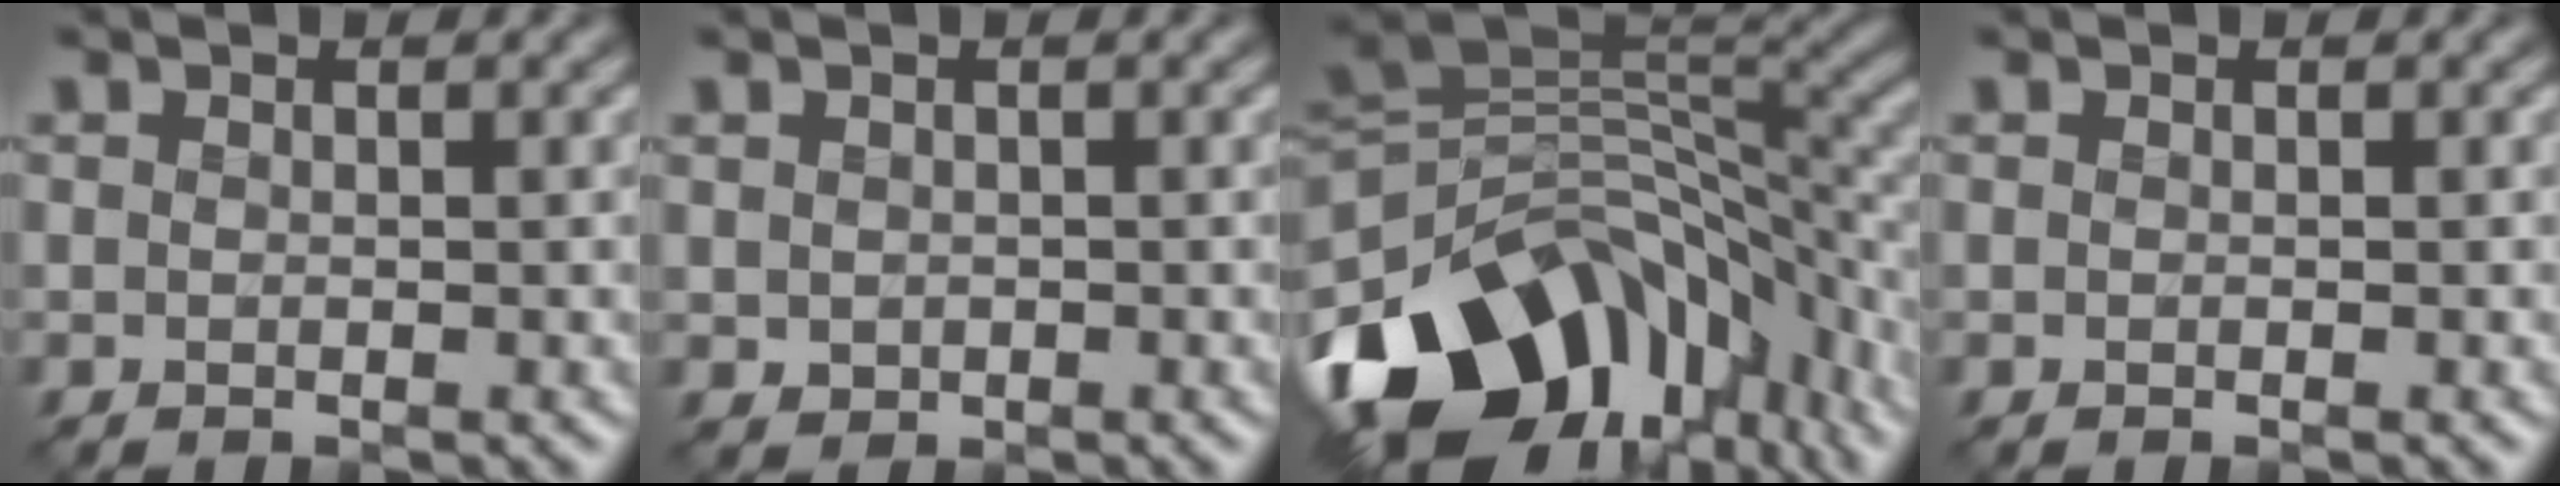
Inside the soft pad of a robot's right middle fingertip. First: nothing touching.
{"total": 0.9, "force": [0.0, 0.8, 0.2], "torque": [-0.008, -0.004, 0.002]}
{"total": 15.9, "force": [-7.5, 10.3, 9.4], "torque": [-0.193, -0.012, -0.115]}
{"total": 0.0}